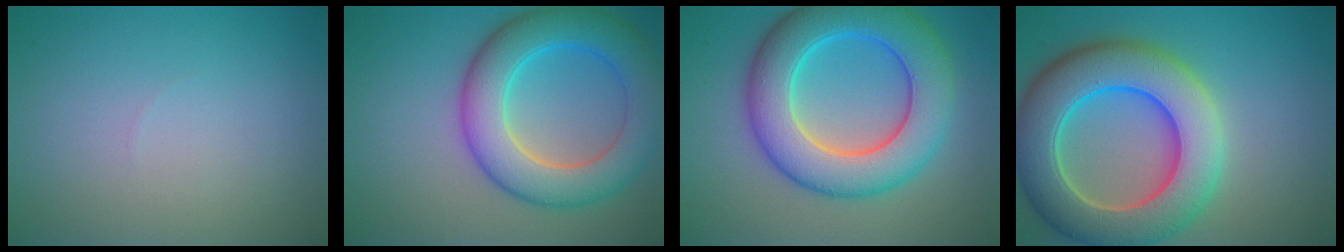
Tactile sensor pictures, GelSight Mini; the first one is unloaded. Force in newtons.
{"total": 8.4, "press": 8.3, "slide": 0.3}
{"total": 9.9, "press": 9.9, "slide": 0.3}
{"total": 11.2, "press": 11.2, "slide": 0.6}